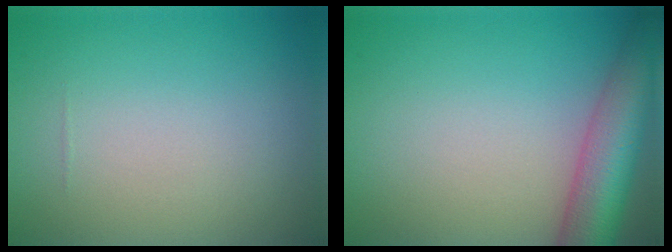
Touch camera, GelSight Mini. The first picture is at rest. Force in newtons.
{"total": 7.8, "press": 7.8, "slide": 0.4}